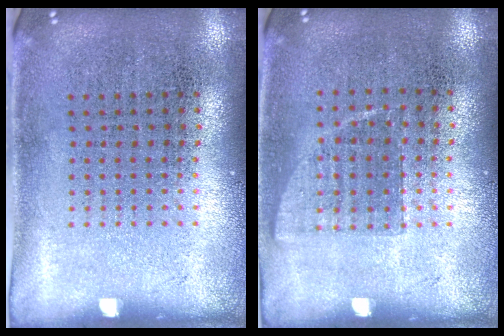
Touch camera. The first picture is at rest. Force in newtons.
{"total": 0.7, "press": 0.7, "slide": 0.2}